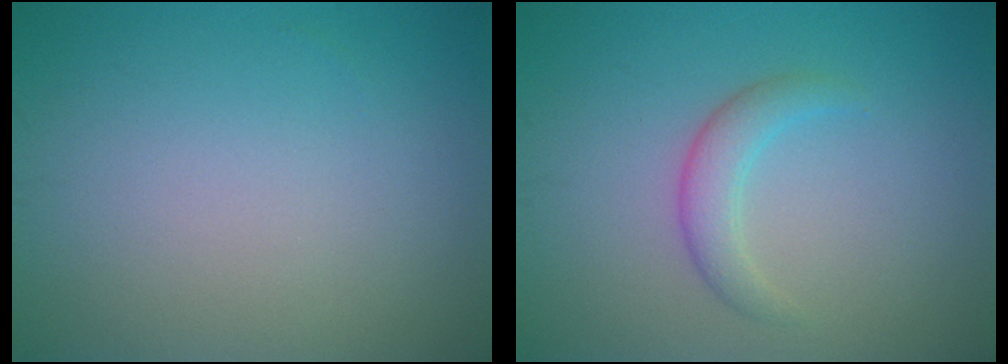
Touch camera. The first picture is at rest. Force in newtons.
{"total": 2.2, "press": 2.2, "slide": 0.2}